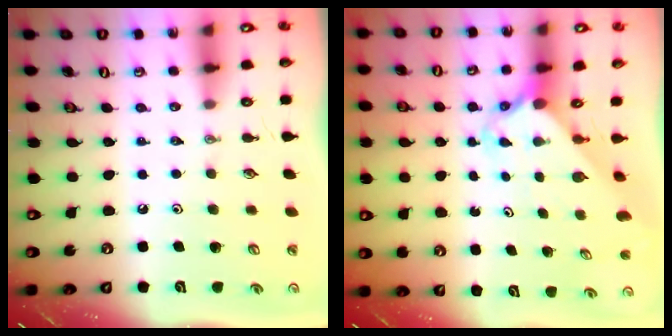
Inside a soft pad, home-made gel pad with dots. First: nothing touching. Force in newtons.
{"total": 2.3, "press": 2.3, "slide": 0.1}